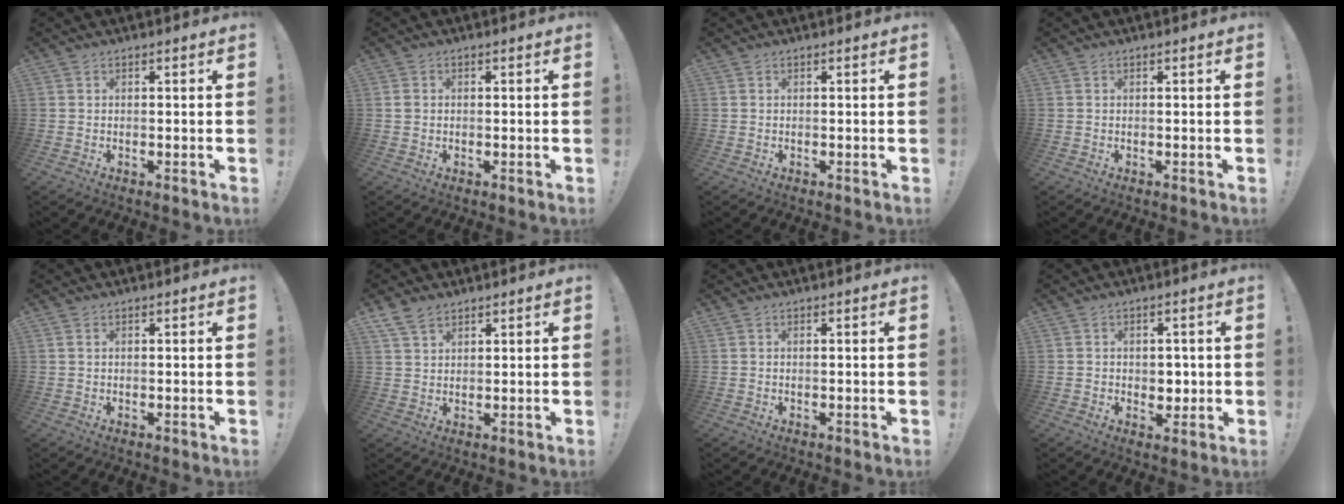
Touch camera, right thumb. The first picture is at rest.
{"total": 1.2, "force": [0.0, 1.1, 0.5], "torque": [-0.015, 0.008, 0.002]}
{"total": 0.0}
{"total": 0.0}
{"total": 0.8, "force": [0.4, 0.3, 0.6], "torque": [-0.016, 0.003, 0.008]}
{"total": 5.3, "force": [3.8, 2.9, 2.4], "torque": [-0.055, -0.010, 0.075]}
{"total": 0.0}
{"total": 3.9, "force": [0.4, 3.6, 1.4], "torque": [0.001, -0.007, 0.005]}